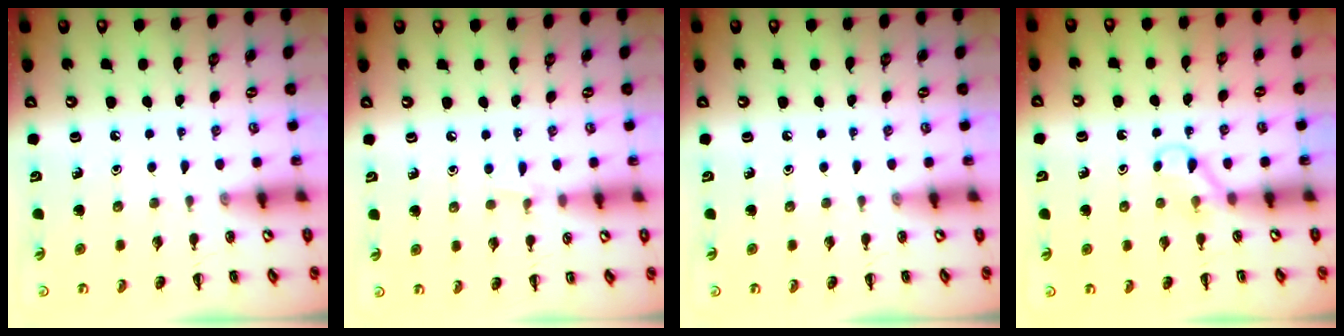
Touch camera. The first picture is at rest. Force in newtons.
{"total": 3.5, "press": 3.3, "slide": 1.0}
{"total": 0.0}
{"total": 4.5, "press": 4.2, "slide": 1.6}